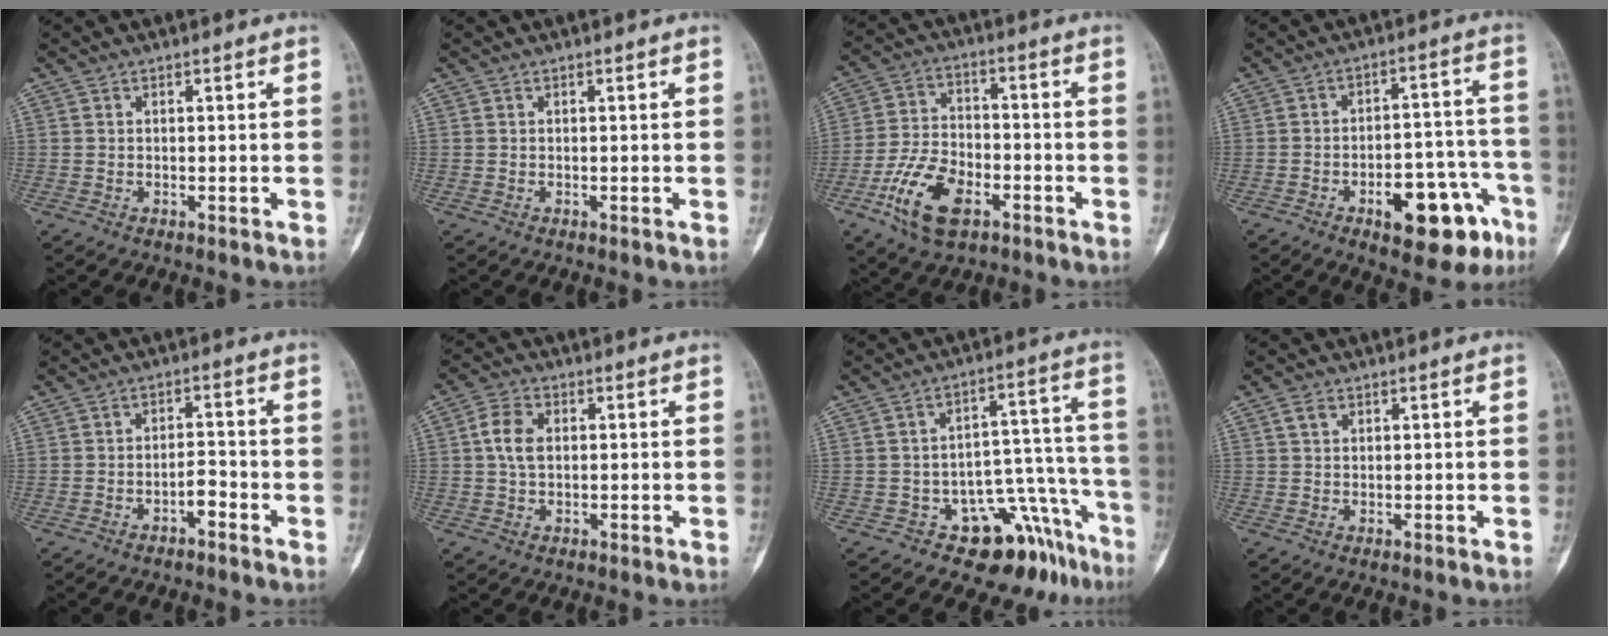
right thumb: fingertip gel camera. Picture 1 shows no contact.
{"total": 0.0}
{"total": 12.6, "force": [-6.0, 6.9, 8.7], "torque": [-0.164, 0.021, -0.112]}
{"total": 15.4, "force": [-7.6, 6.7, 11.6], "torque": [-0.125, 0.057, -0.095]}
{"total": 3.0, "force": [-1.8, 1.3, 2.0], "torque": [-0.023, 0.023, -0.033]}
{"total": 5.2, "force": [0.6, 3.5, 3.8], "torque": [-0.078, 0.008, 0.006]}
{"total": 12.7, "force": [-9.2, 6.8, 5.7], "torque": [-0.008, 0.120, -0.129]}
{"total": 1.9, "force": [1.0, 1.3, 1.0], "torque": [-0.016, 0.000, 0.018]}